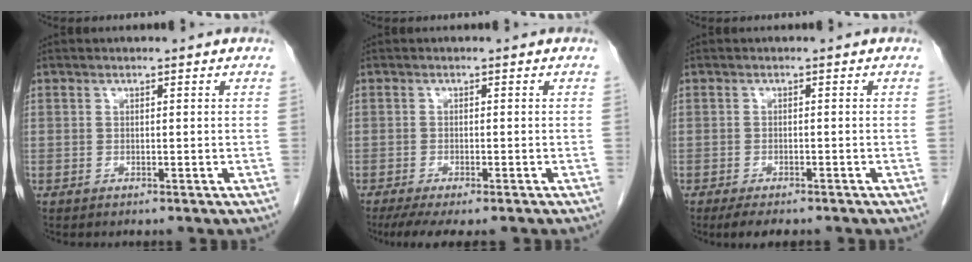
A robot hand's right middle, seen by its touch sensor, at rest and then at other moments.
{"total": 8.0, "force": [-6.3, 1.7, 4.5], "torque": [-0.063, -0.011, -0.096]}
{"total": 4.5, "force": [-3.5, 1.4, 2.4], "torque": [-0.035, -0.008, -0.046]}